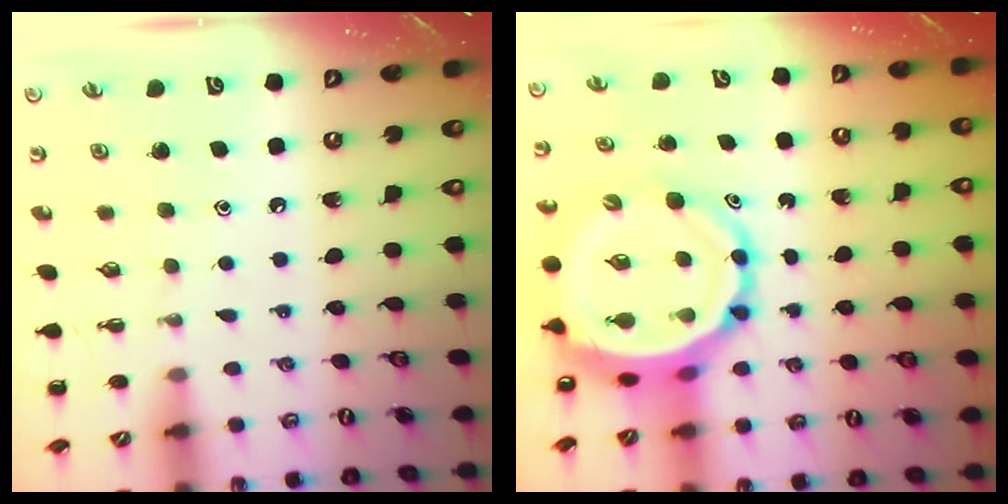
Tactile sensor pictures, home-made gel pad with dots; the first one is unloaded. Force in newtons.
{"total": 10.5, "press": 10.1, "slide": 3.1}